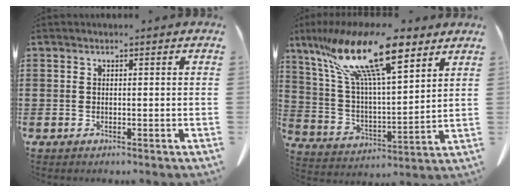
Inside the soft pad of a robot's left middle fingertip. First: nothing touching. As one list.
[{"total": 18.7, "force": [11.8, 5.5, 13.4], "torque": [-0.274, -0.042, 0.197]}]